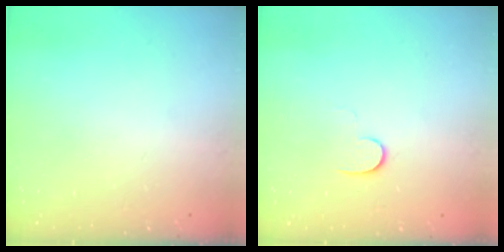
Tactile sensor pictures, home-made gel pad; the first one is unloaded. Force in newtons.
{"total": 6.8, "press": 6.7, "slide": 1.0}